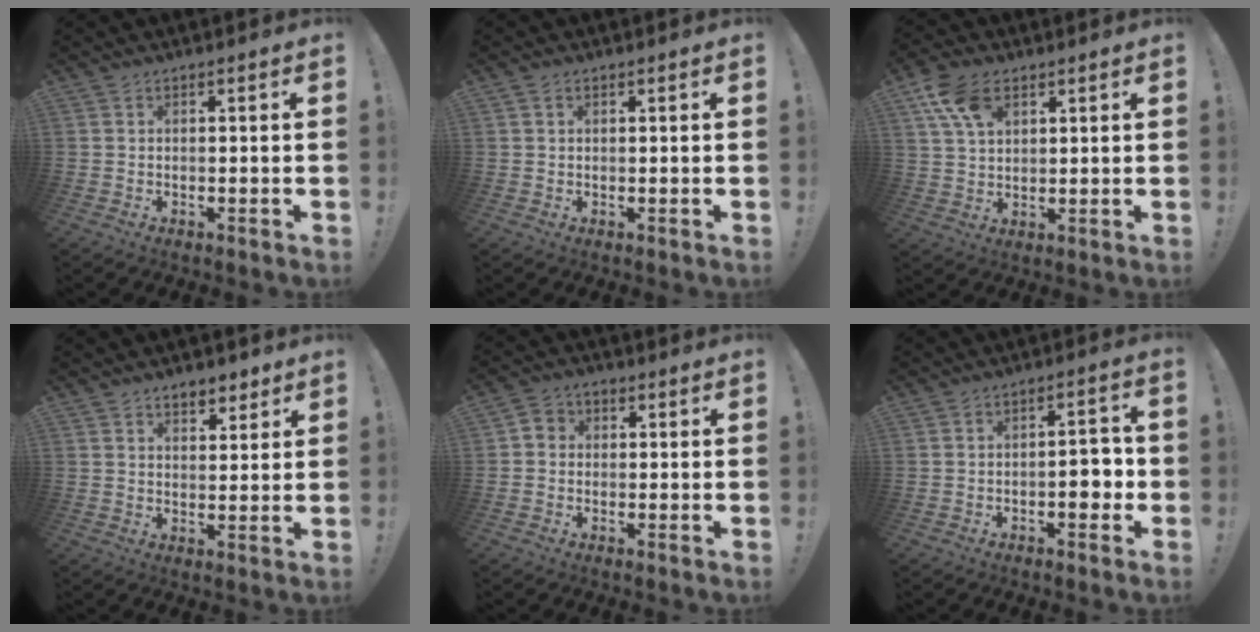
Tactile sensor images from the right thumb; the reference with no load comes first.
{"total": 0.8, "force": [0.5, 0.5, 0.3], "torque": [0.003, -0.002, 0.008]}
{"total": 10.7, "force": [5.2, 6.7, 6.5], "torque": [-0.124, -0.006, 0.102]}
{"total": 5.2, "force": [3.9, 2.8, 1.9], "torque": [-0.014, -0.024, 0.069]}
{"total": 3.7, "force": [-0.8, 3.3, 1.6], "torque": [-0.026, 0.014, -0.014]}
{"total": 6.7, "force": [-2.0, 3.2, 5.6], "torque": [-0.072, 0.012, -0.035]}